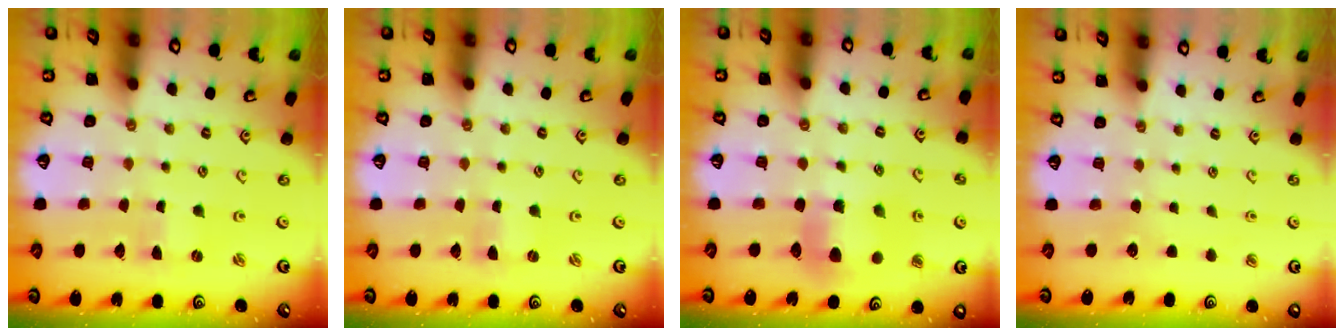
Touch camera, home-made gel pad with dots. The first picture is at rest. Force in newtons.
{"total": 0.0}
{"total": 7.5, "press": 7.5, "slide": 0.7}
{"total": 0.0}